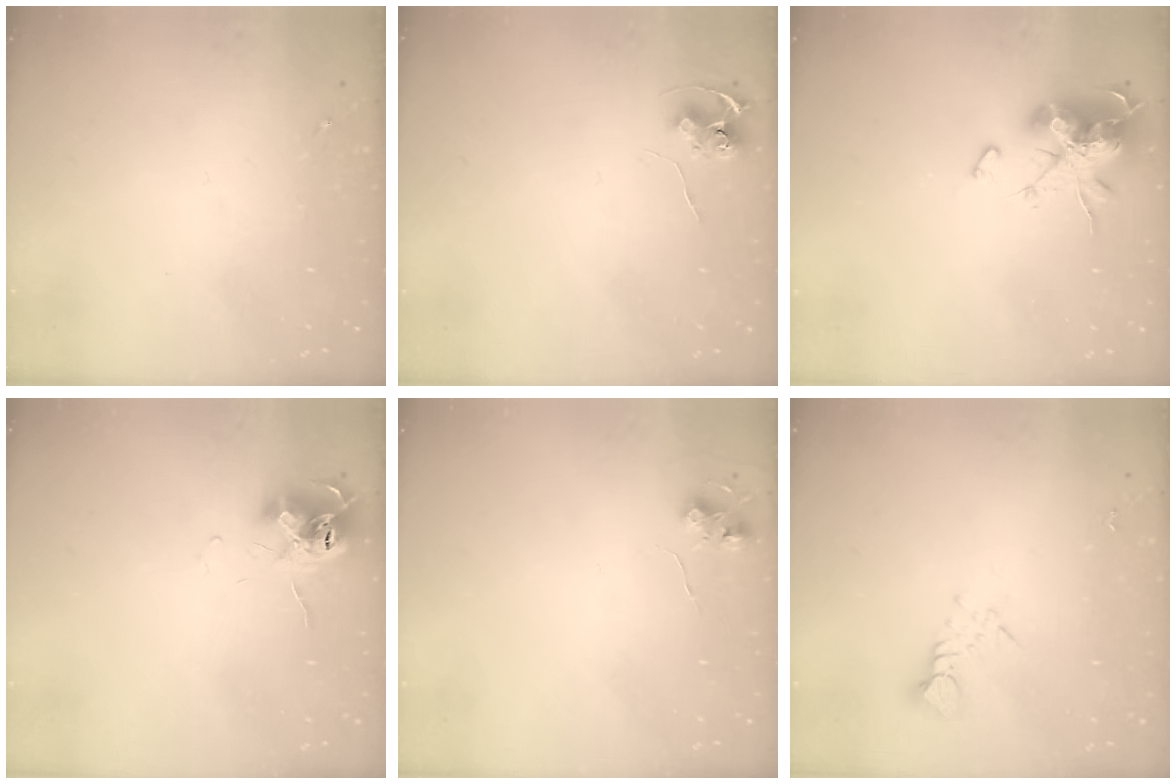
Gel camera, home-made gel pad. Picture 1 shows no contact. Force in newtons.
{"total": 6.9, "press": 6.9, "slide": 0.5}
{"total": 16.7, "press": 16.7, "slide": 0.1}
{"total": 12.3, "press": 12.3, "slide": 0.8}
{"total": 5.5, "press": 5.5, "slide": 0.5}
{"total": 3.8, "press": 3.8, "slide": 0.2}